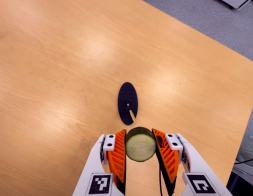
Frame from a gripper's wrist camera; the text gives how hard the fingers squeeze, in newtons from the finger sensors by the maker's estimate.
{"total": 10.5, "left": 9.6, "right": 11.4}